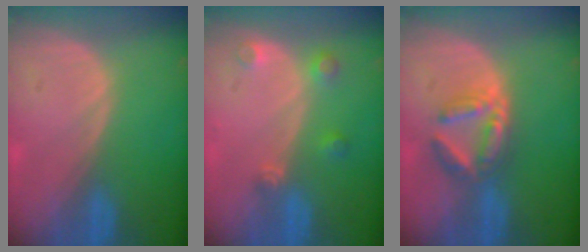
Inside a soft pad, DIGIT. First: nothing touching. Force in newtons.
{"total": 3.3, "press": 3.0, "slide": 1.4}
{"total": 6.0, "press": 5.7, "slide": 1.8}